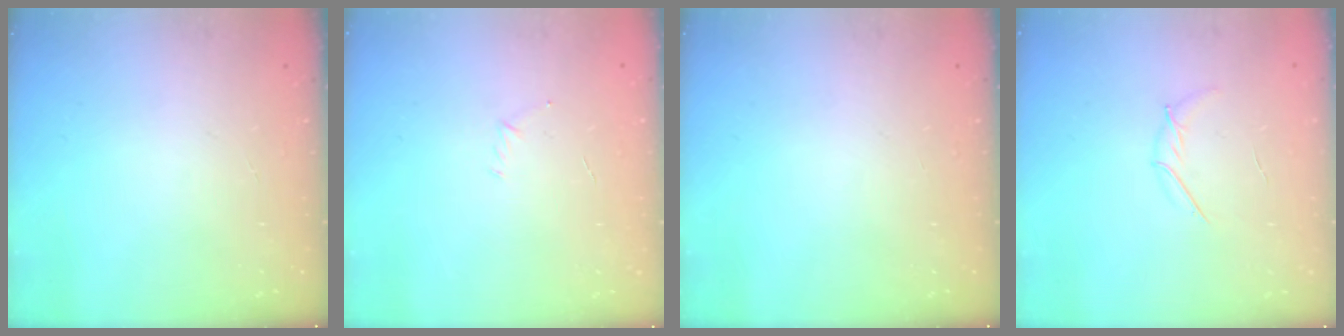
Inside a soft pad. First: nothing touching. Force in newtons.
{"total": 2.9, "press": 2.8, "slide": 0.8}
{"total": 0.0}
{"total": 4.1, "press": 4.0, "slide": 1.0}